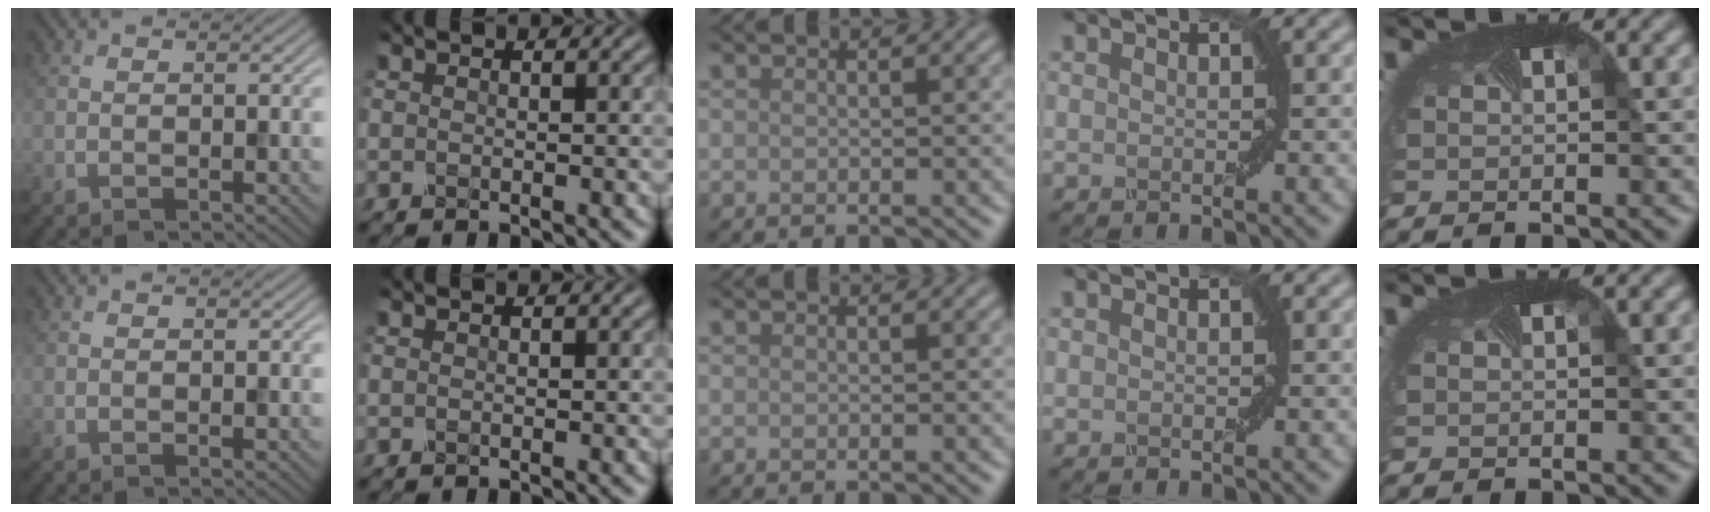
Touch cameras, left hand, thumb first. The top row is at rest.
{}